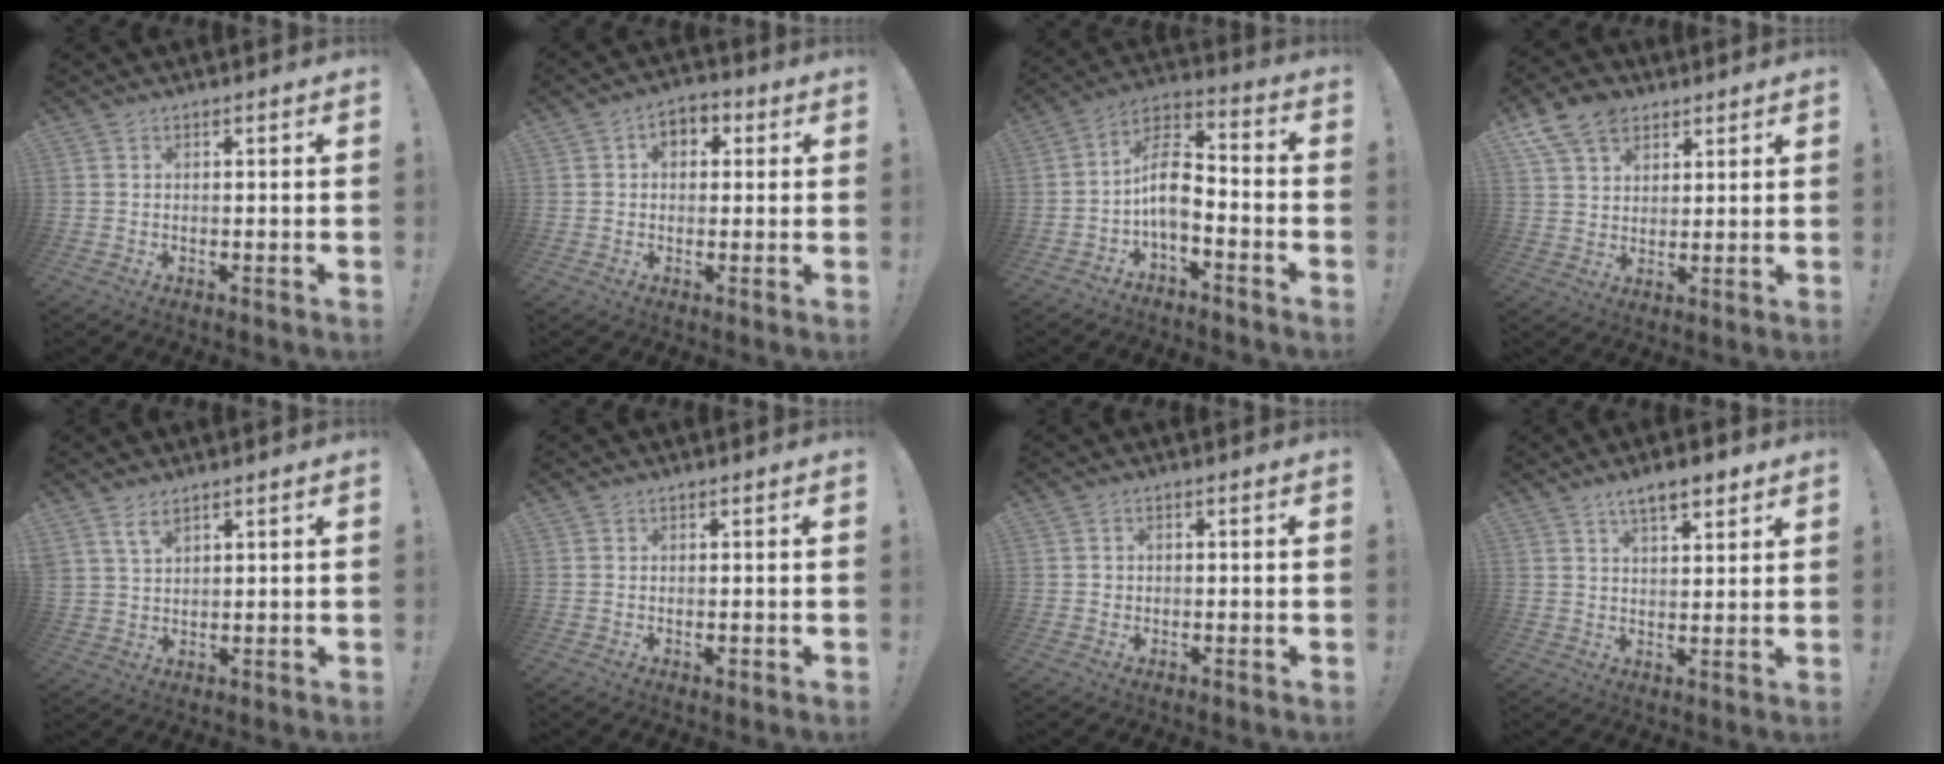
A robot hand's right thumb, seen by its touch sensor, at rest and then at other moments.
{"total": 5.0, "force": [0.9, 3.8, 3.2], "torque": [-0.042, 0.005, 0.016]}
{"total": 10.2, "force": [-2.5, 5.9, 7.9], "torque": [-0.143, 0.021, -0.045]}
{"total": 11.2, "force": [6.7, 7.6, 4.7], "torque": [-0.083, -0.027, 0.133]}
{"total": 4.3, "force": [3.1, 1.9, 2.4], "torque": [-0.040, -0.017, 0.057]}
{"total": 0.5, "force": [-0.2, 0.4, 0.3], "torque": [-0.007, 0.002, -0.002]}
{"total": 1.3, "force": [-0.1, 1.2, 0.1], "torque": [0.000, 0.005, -0.003]}
{"total": 7.3, "force": [5.0, 2.7, 4.5], "torque": [-0.056, -0.023, 0.085]}